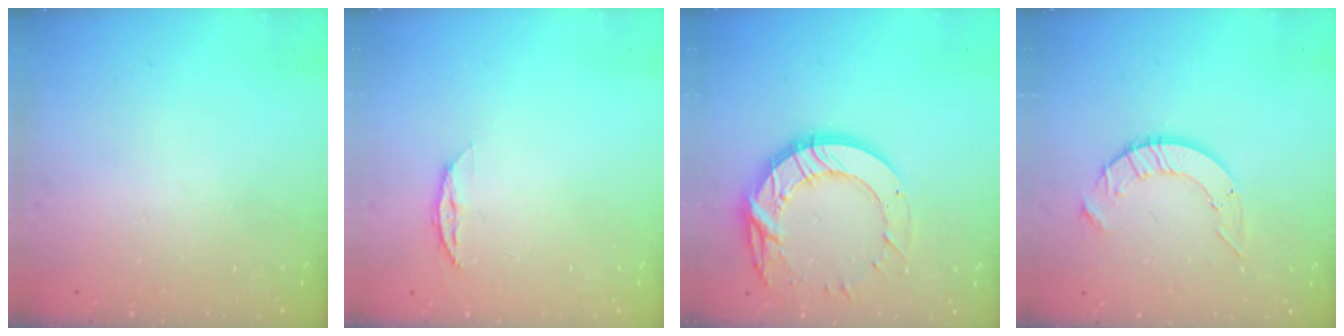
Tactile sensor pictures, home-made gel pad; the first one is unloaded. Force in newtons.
{"total": 5.1, "press": 5.1, "slide": 0.7}
{"total": 15.8, "press": 15.8, "slide": 1.1}
{"total": 7.0, "press": 7.0, "slide": 0.4}